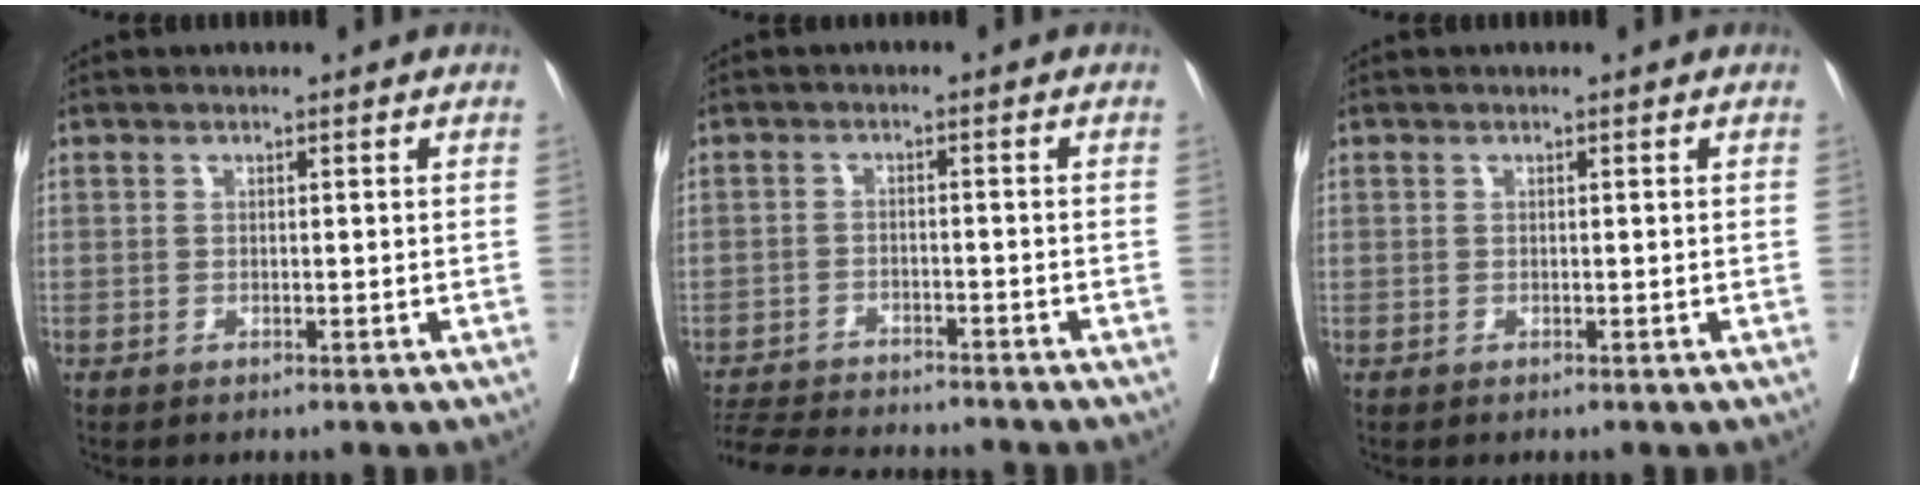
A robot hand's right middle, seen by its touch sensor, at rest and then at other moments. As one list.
[{"total": 11.2, "force": [-10.6, 1.2, 3.4], "torque": [-0.061, -0.005, -0.161]}, {"total": 0.0}]